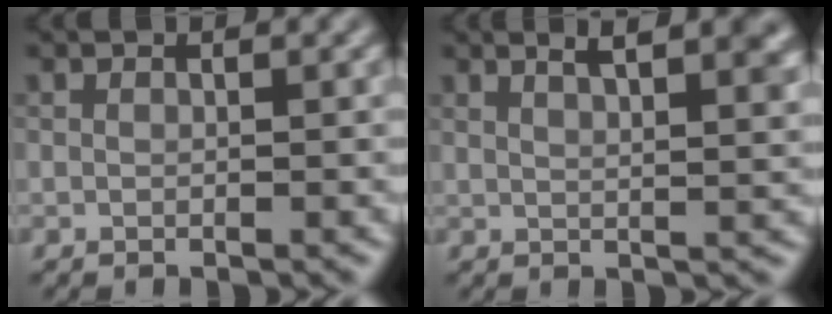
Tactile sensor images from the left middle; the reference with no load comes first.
{"total": 5.1, "force": [3.1, 1.8, 3.5], "torque": [-0.016, 0.022, 0.035]}